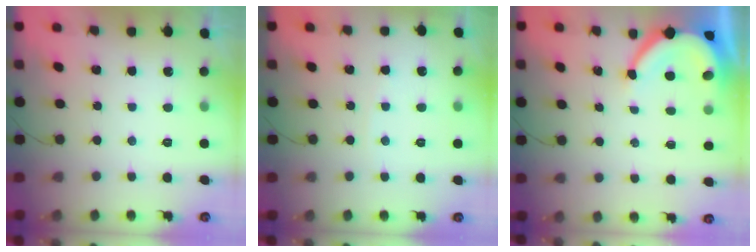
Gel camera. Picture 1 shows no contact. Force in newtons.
{"total": 2.3, "press": 2.3, "slide": 0.3}
{"total": 7.2, "press": 7.1, "slide": 0.9}